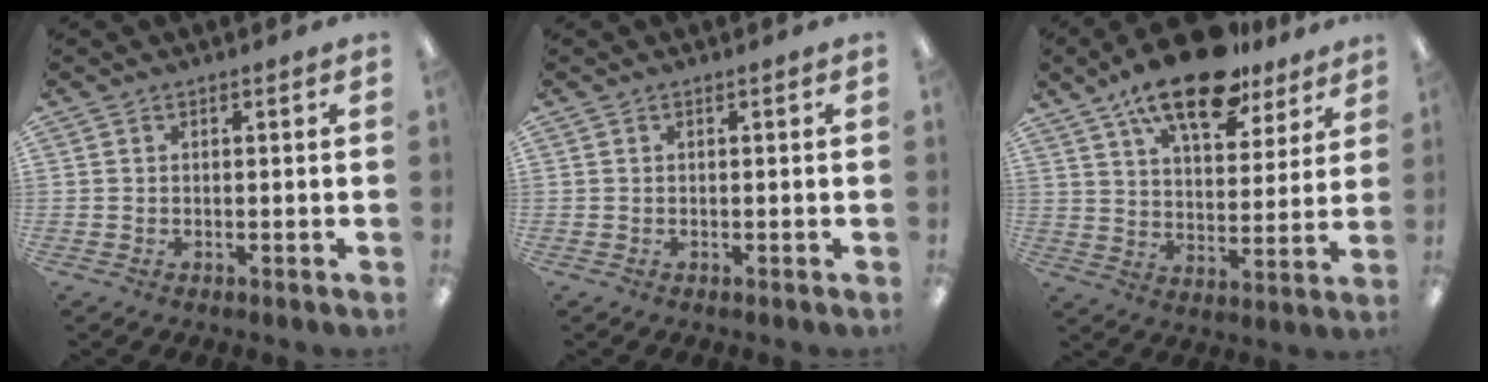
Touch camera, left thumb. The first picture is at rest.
{"total": 0.0}
{"total": 17.3, "force": [12.4, 7.1, 9.9], "torque": [-0.161, -0.063, 0.211]}